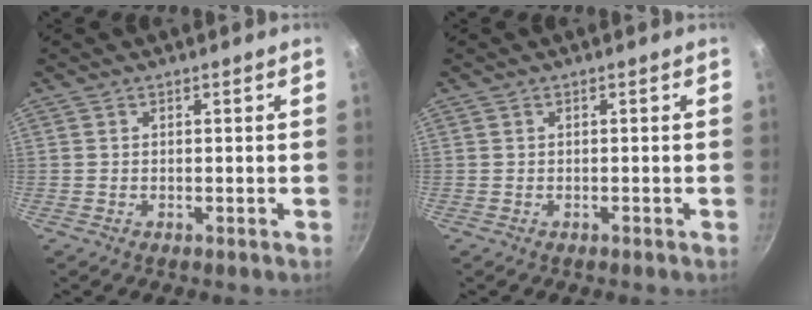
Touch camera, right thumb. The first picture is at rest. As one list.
[{"total": 0.0}]